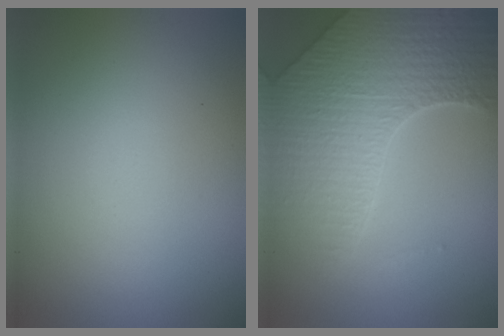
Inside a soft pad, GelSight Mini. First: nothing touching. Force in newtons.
{"total": 8.2, "press": 5.9, "slide": 5.8}